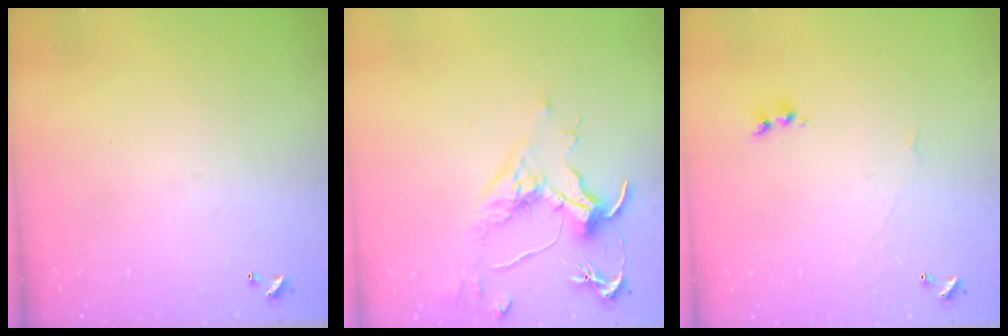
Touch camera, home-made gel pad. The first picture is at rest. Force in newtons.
{"total": 1.7, "press": 1.4, "slide": 0.9}
{"total": 1.7, "press": 1.6, "slide": 0.6}